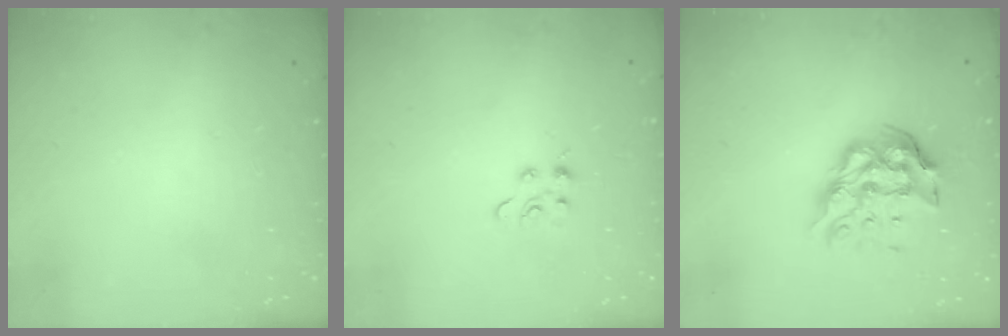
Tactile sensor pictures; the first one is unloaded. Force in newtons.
{"total": 3.4, "press": 3.4, "slide": 0.4}
{"total": 11.3, "press": 11.2, "slide": 1.3}